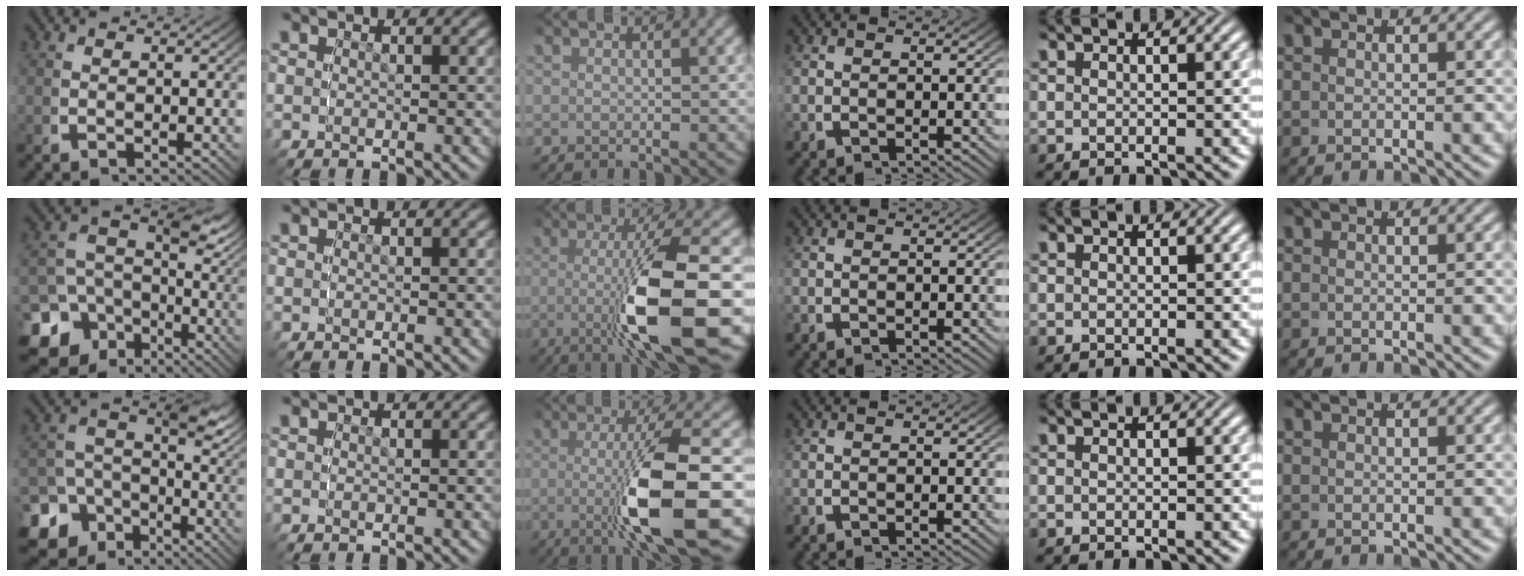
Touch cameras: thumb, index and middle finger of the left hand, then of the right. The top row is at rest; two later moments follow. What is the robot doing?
{"motion": "grasp_and_lifting", "object": "cloth"}